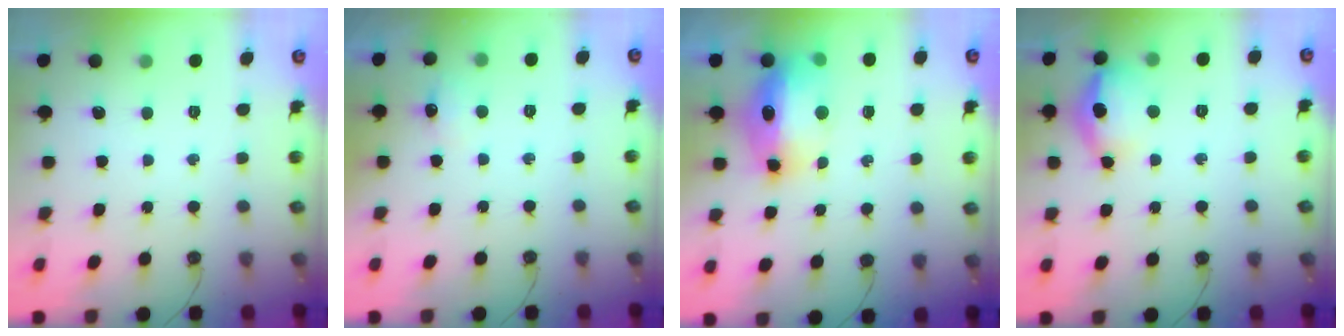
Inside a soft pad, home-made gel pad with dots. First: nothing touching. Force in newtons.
{"total": 6.1, "press": 6.1, "slide": 0.8}
{"total": 15.6, "press": 15.1, "slide": 4.2}
{"total": 12.8, "press": 12.7, "slide": 1.7}